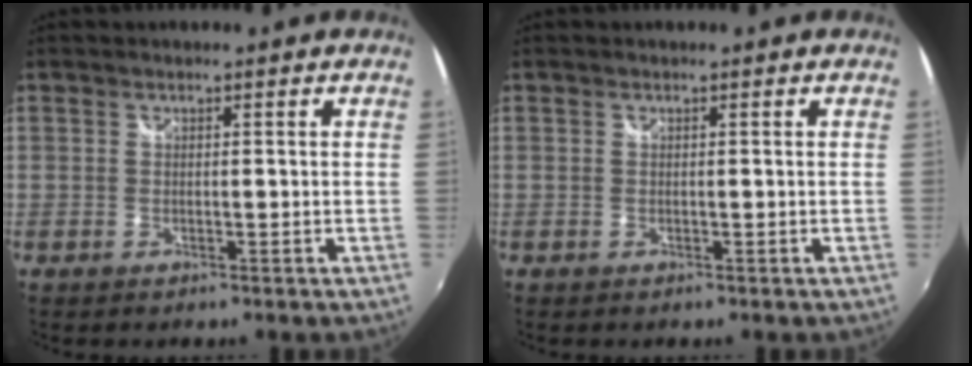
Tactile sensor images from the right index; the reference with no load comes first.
{"total": 0.0}